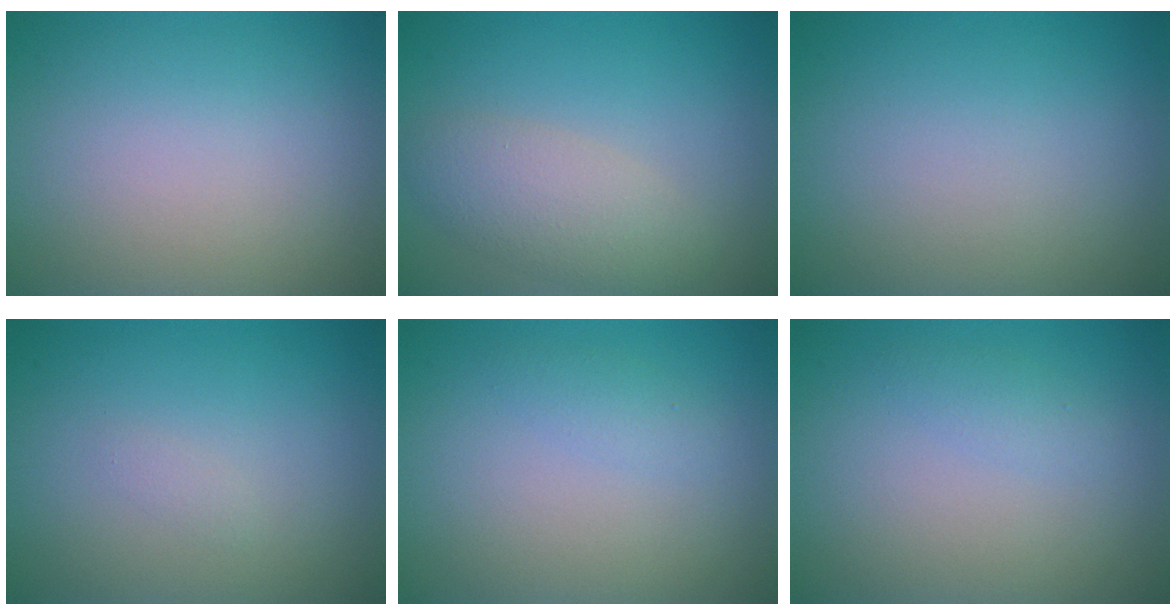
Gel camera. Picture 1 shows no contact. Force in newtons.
{"total": 3.6, "press": 3.6, "slide": 0.1}
{"total": 0.0}
{"total": 0.6, "press": 0.6, "slide": 0.0}
{"total": 1.0, "press": 1.0, "slide": 0.0}
{"total": 1.0, "press": 1.0, "slide": 0.0}